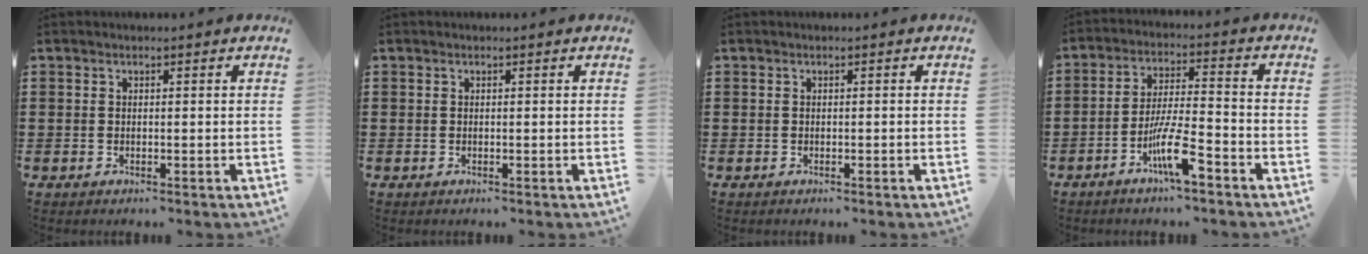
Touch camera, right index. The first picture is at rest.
{"total": 0.0}
{"total": 0.0}
{"total": 8.5, "force": [-4.7, 1.4, 6.9], "torque": [-0.136, -0.004, -0.085]}